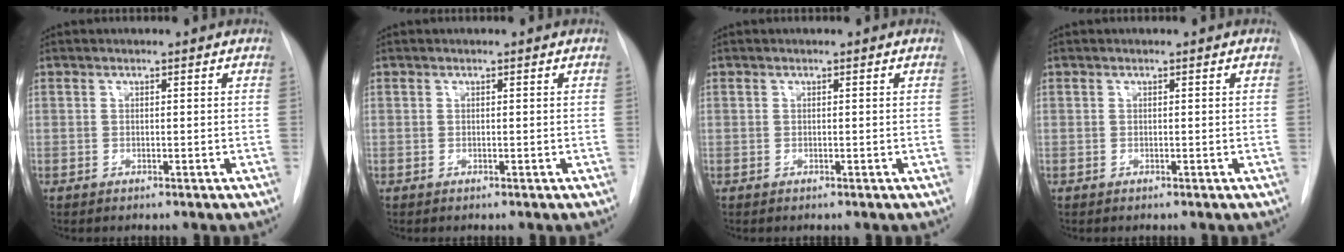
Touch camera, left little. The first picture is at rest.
{"total": 0.0}
{"total": 0.0}
{"total": 0.0}